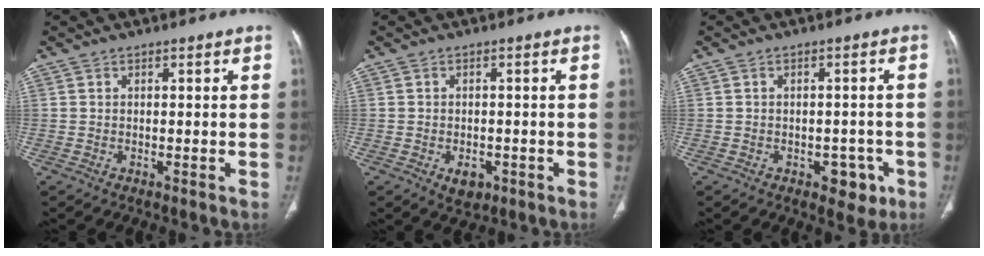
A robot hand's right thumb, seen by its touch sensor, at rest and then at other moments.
{"total": 3.5, "force": [-1.4, 2.4, 2.1], "torque": [-0.019, 0.002, -0.012]}
{"total": 4.9, "force": [-2.2, 3.2, 2.9], "torque": [-0.011, 0.011, -0.024]}